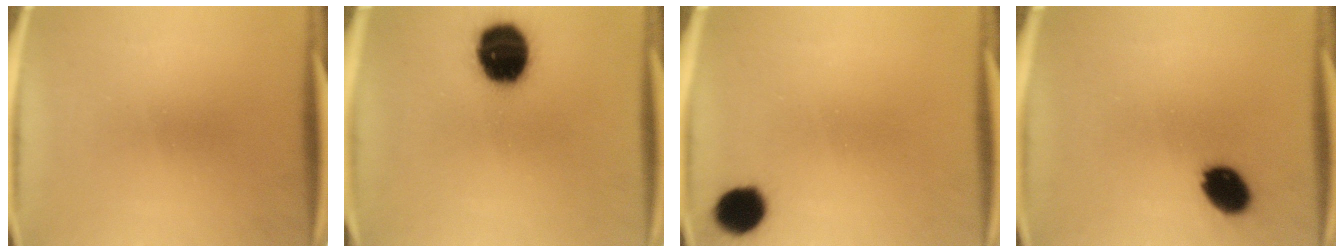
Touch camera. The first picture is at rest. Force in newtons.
{"total": 16.3}
{"total": 8.4}
{"total": 8.0}